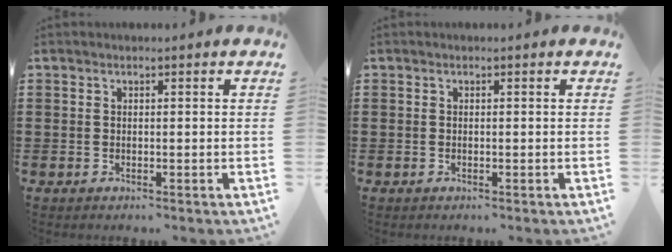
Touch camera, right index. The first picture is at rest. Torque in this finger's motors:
{"motor_torque": [-0.27, 0.77, 0.00, -0.01]}